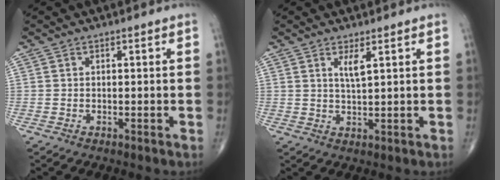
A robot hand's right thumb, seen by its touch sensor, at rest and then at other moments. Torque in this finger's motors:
{"motor_torque": [-0.24, 0.43, 0.32, 0.17, 0.01]}